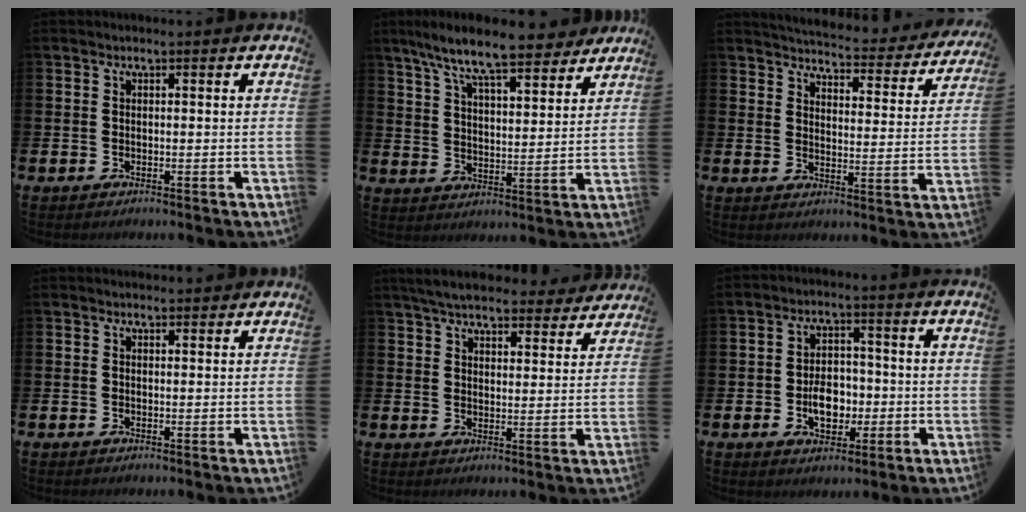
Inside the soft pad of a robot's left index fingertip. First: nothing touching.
{"total": 10.2, "force": [9.2, 1.5, 4.2], "torque": [-0.102, -0.049, 0.163]}
{"total": 4.9, "force": [4.8, 0.5, 0.7], "torque": [-0.033, -0.040, 0.081]}
{"total": 1.2, "force": [1.1, 0.4, 0.1], "torque": [0.005, 0.000, 0.018]}
{"total": 6.2, "force": [5.9, 1.4, 1.5], "torque": [-0.048, -0.030, 0.104]}
{"total": 5.1, "force": [-1.1, 3.6, 3.4], "torque": [-0.050, 0.004, -0.026]}